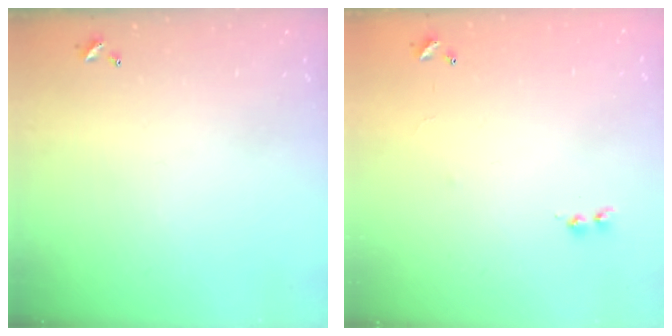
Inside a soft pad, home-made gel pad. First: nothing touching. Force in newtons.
{"total": 7.3, "press": 7.3, "slide": 0.5}